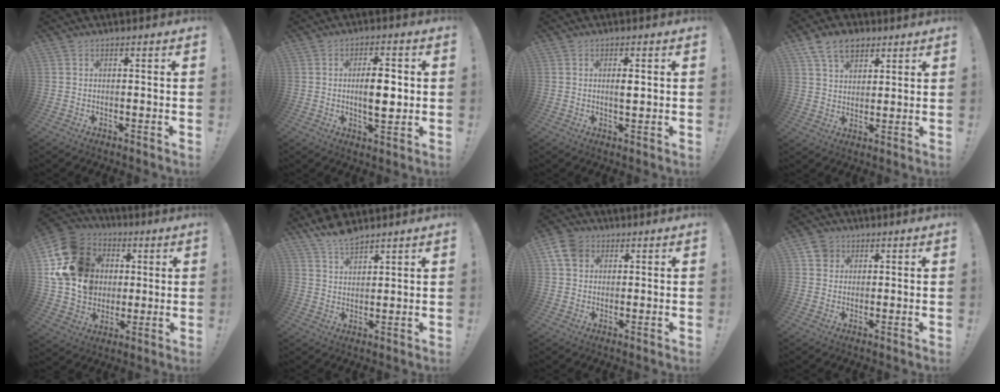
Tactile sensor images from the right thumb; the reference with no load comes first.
{"total": 8.7, "force": [-0.1, 3.6, 7.9], "torque": [-0.128, -0.002, -0.010]}
{"total": 2.6, "force": [0.3, 0.9, 2.4], "torque": [-0.030, -0.006, 0.000]}
{"total": 9.6, "force": [5.8, 6.1, 4.7], "torque": [-0.081, -0.014, 0.112]}
{"total": 19.8, "force": [3.7, 16.7, 10.0], "torque": [-0.171, -0.005, 0.089]}
{"total": 6.9, "force": [6.0, 2.1, 2.6], "torque": [-0.055, -0.035, 0.113]}
{"total": 7.4, "force": [3.1, 5.7, 3.7], "torque": [-0.064, -0.006, 0.061]}
{"total": 4.4, "force": [2.2, 3.6, 0.9], "torque": [-0.008, -0.008, 0.041]}